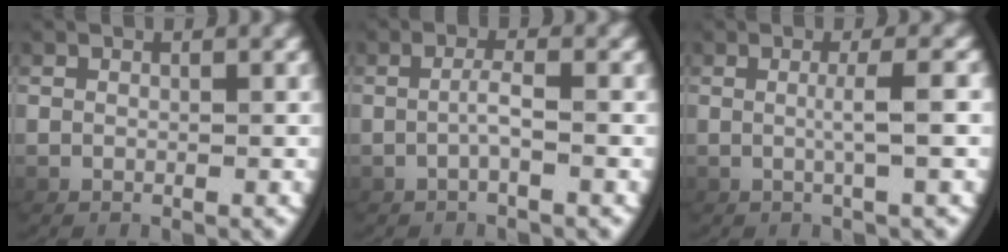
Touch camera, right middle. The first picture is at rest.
{"total": 1.5, "force": [-0.7, -0.4, 1.3], "torque": [-0.031, -0.001, -0.009]}
{"total": 2.0, "force": [0.0, -0.7, 1.8], "torque": [-0.037, 0.002, 0.004]}